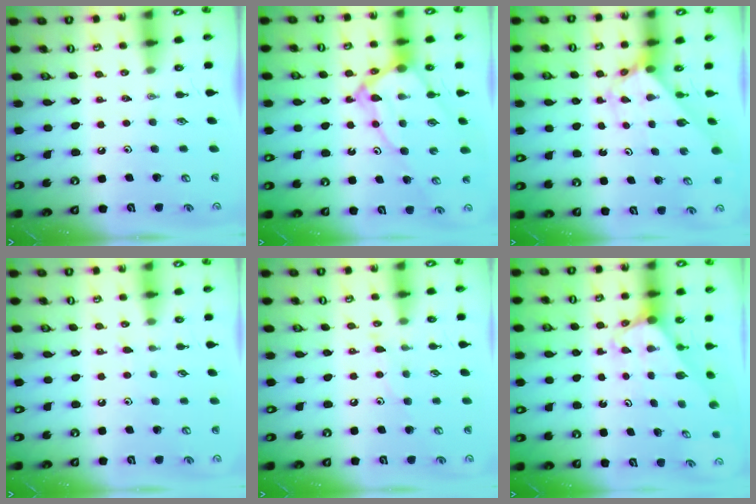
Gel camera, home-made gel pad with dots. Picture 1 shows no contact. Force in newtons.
{"total": 13.0, "press": 13.0, "slide": 1.3}
{"total": 2.6, "press": 2.6, "slide": 0.2}
{"total": 5.9, "press": 5.8, "slide": 0.8}
{"total": 7.0, "press": 7.0, "slide": 0.2}
{"total": 1.8, "press": 1.8, "slide": 0.1}